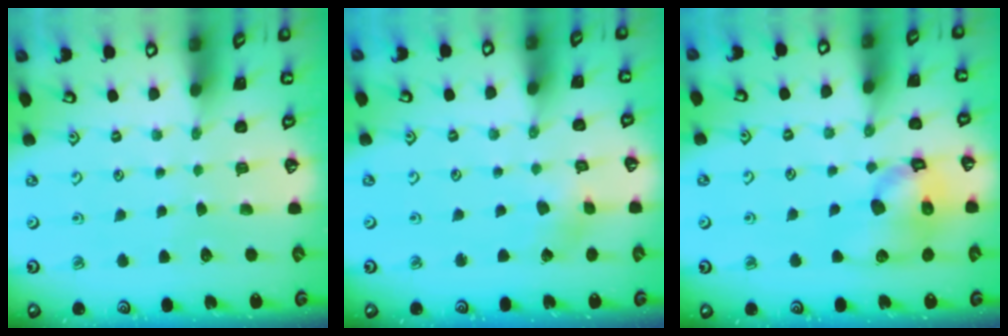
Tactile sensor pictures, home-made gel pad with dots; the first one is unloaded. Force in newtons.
{"total": 2.3, "press": 2.2, "slide": 0.3}
{"total": 13.4, "press": 13.2, "slide": 2.0}